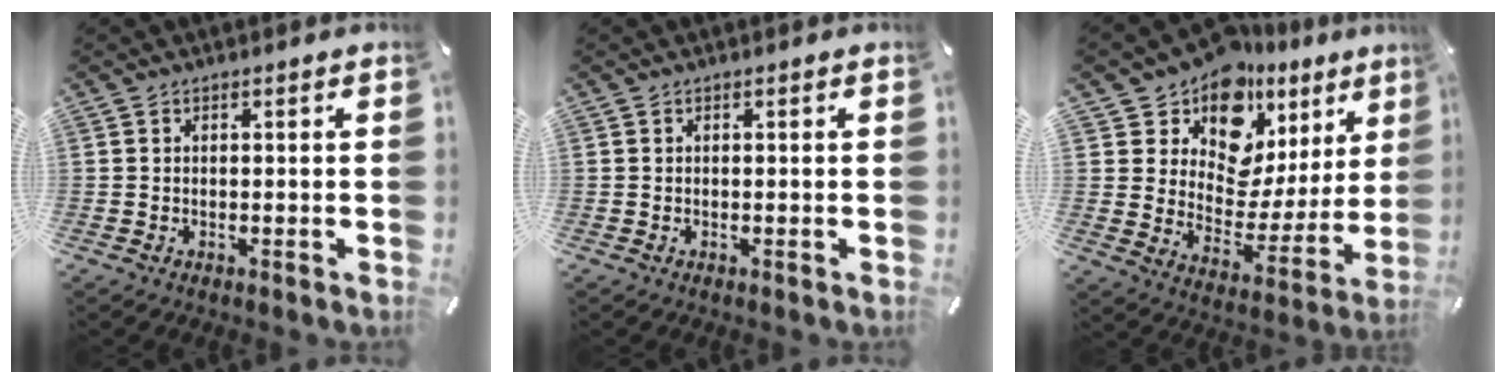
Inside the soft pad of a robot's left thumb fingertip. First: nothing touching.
{"total": 0.0}
{"total": 14.2, "force": [10.7, 8.1, 4.5], "torque": [-0.074, -0.107, 0.188]}